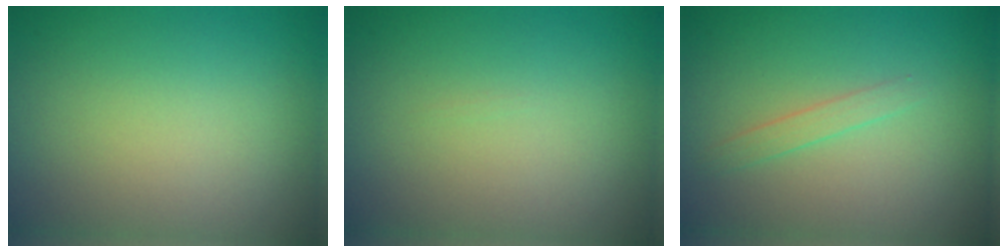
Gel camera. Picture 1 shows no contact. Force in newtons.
{"total": 0.0}
{"total": 1.1, "press": 1.1, "slide": 0.1}